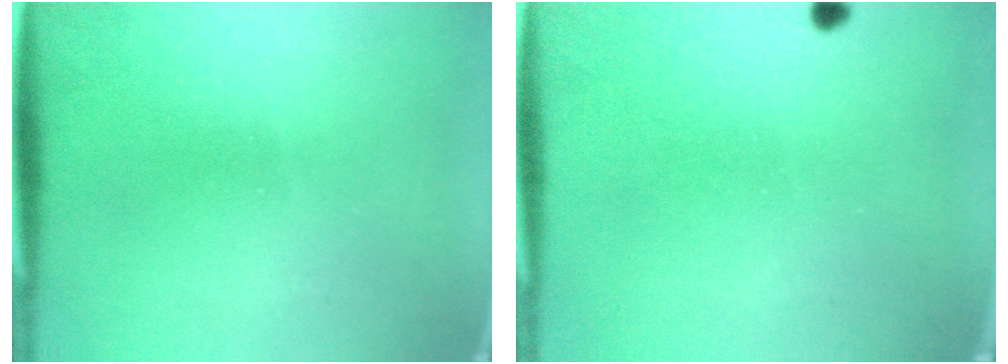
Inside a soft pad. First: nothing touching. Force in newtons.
{"total": 0.7}